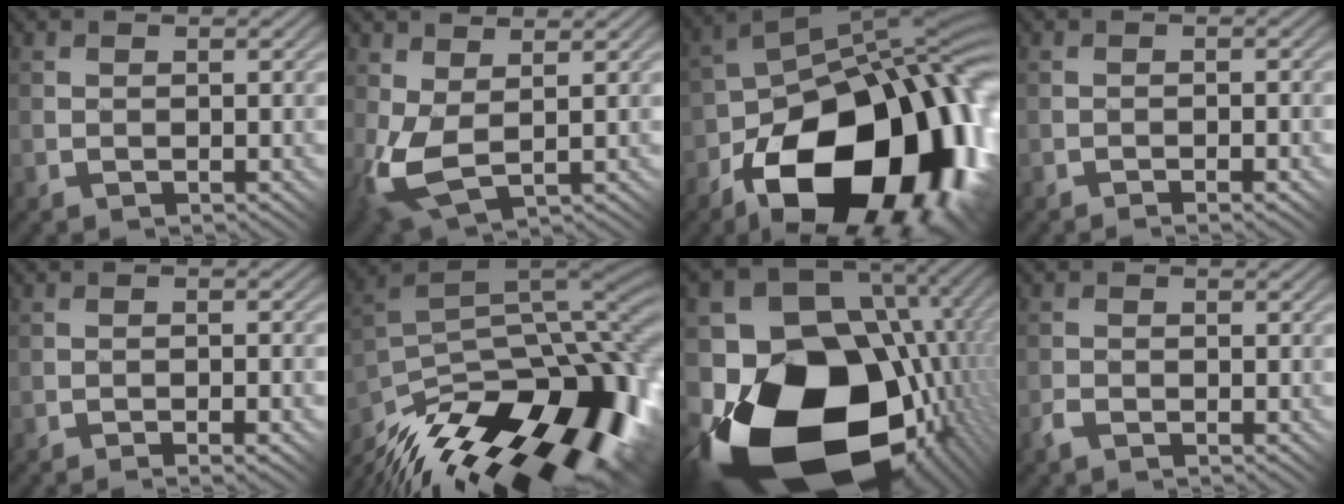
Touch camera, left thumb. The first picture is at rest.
{"total": 5.3, "force": [0.0, 2.6, 4.6], "torque": [-0.127, -0.010, 0.001]}
{"total": 18.9, "force": [-8.7, 10.2, 13.4], "torque": [-0.211, -0.033, -0.133]}
{"total": 2.4, "force": [-1.5, 0.9, 1.7], "torque": [-0.016, 0.005, -0.018]}
{"total": 3.6, "force": [-2.3, 1.2, 2.5], "torque": [-0.030, 0.010, -0.026]}
{"total": 16.4, "force": [-10.4, 6.3, 11.0], "torque": [-0.201, -0.008, -0.166]}
{"total": 21.3, "force": [-7.1, 14.7, 13.7], "torque": [-0.295, -0.067, -0.075]}
{"total": 1.3, "force": [-0.9, 0.8, 0.3], "torque": [-0.012, -0.001, -0.027]}